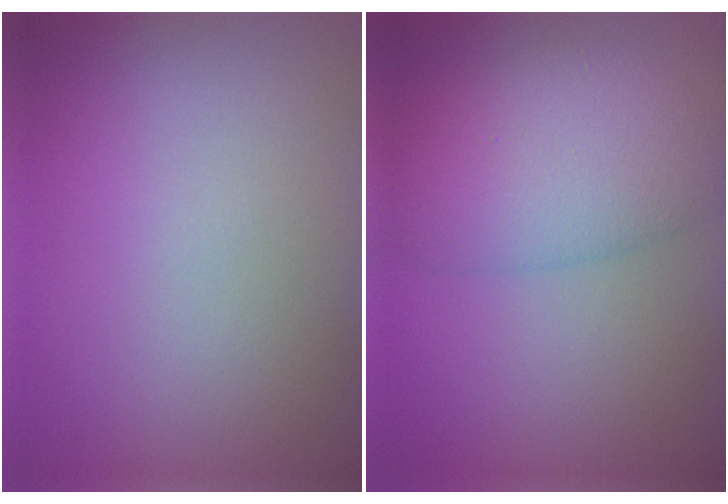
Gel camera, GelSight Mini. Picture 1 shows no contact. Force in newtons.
{"total": 8.4, "press": 8.4, "slide": 0.2}